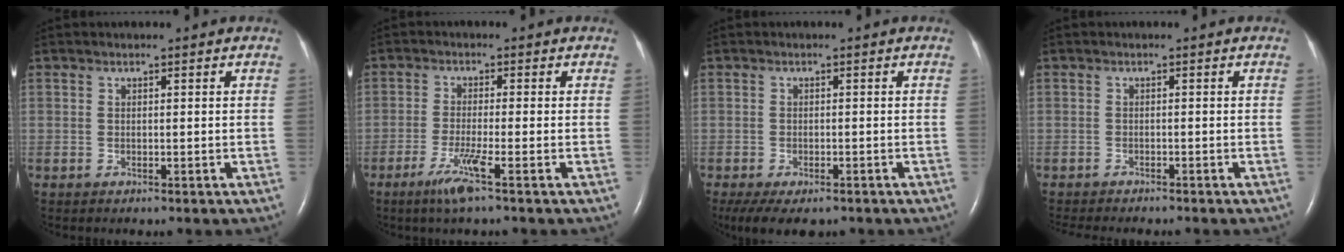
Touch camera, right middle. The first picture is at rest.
{"total": 4.6, "force": [-2.6, -0.7, 3.8], "torque": [-0.082, -0.014, -0.055]}
{"total": 7.6, "force": [-5.3, 3.3, 4.4], "torque": [-0.073, -0.011, -0.081]}
{"total": 6.8, "force": [-6.1, 1.2, 2.9], "torque": [-0.038, -0.008, -0.085]}